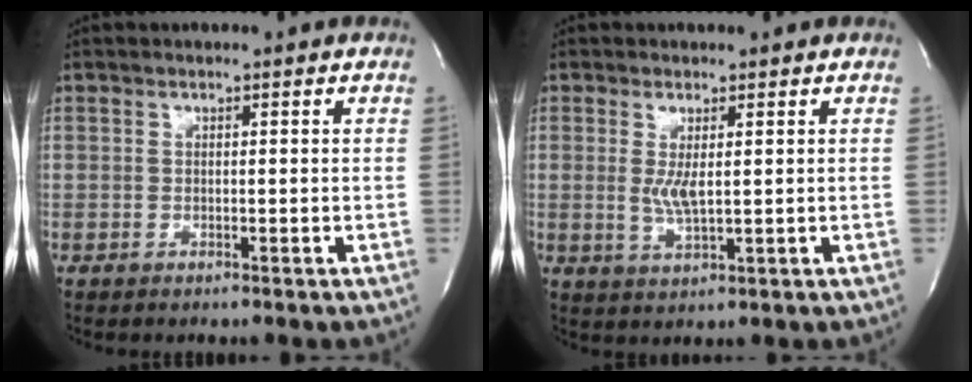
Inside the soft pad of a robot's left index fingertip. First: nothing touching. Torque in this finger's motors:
{"motor_torque": [0.46, 0.06, 0.06, 0.08]}